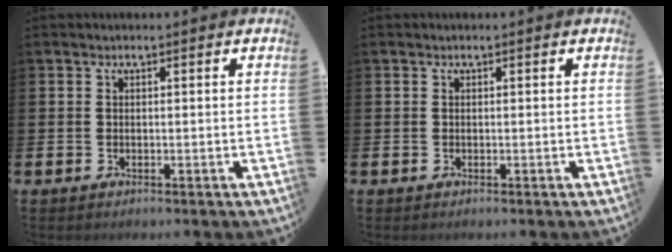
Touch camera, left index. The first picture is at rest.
{"total": 0.0}